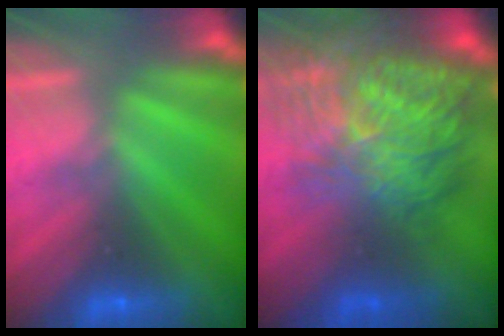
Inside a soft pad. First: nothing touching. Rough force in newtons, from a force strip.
{"total": 9.0}